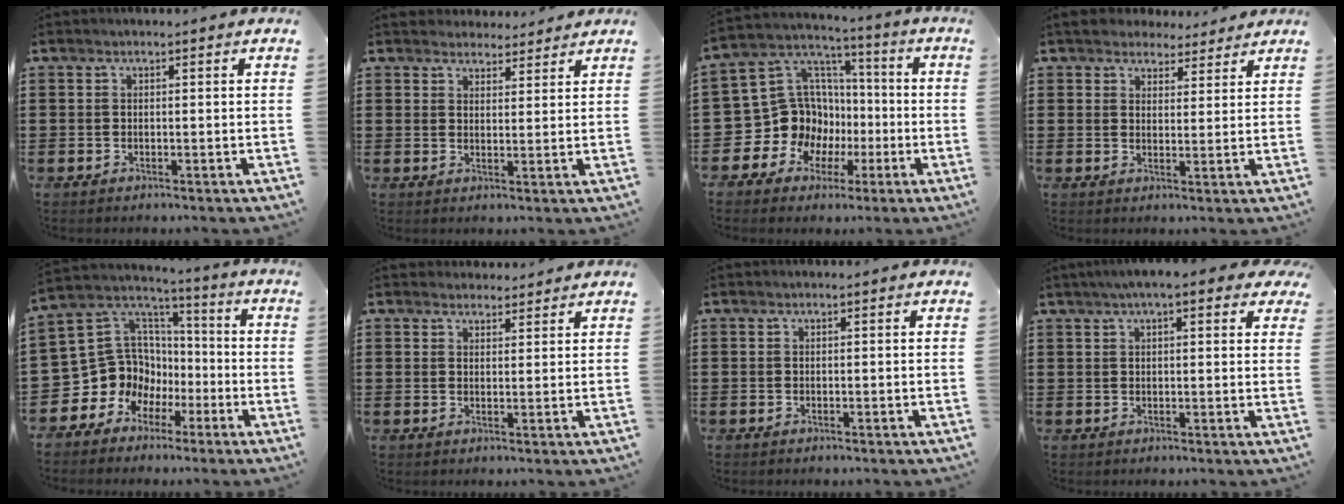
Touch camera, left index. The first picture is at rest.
{"total": 3.3, "force": [3.0, 1.2, -0.1], "torque": [-0.009, -0.003, 0.059]}
{"total": 12.7, "force": [-2.2, 11.9, 3.7], "torque": [-0.126, -0.015, -0.025]}
{"total": 4.3, "force": [3.9, 1.8, 0.6], "torque": [-0.028, -0.003, 0.074]}
{"total": 10.3, "force": [-2.2, 9.9, 1.4], "torque": [-0.085, -0.022, -0.030]}
{"total": 2.5, "force": [2.3, 0.9, 0.0], "torque": [-0.005, 0.001, 0.046]}
{"total": 0.0}
{"total": 4.7, "force": [3.1, 0.9, 3.4], "torque": [-0.074, 0.006, 0.054]}